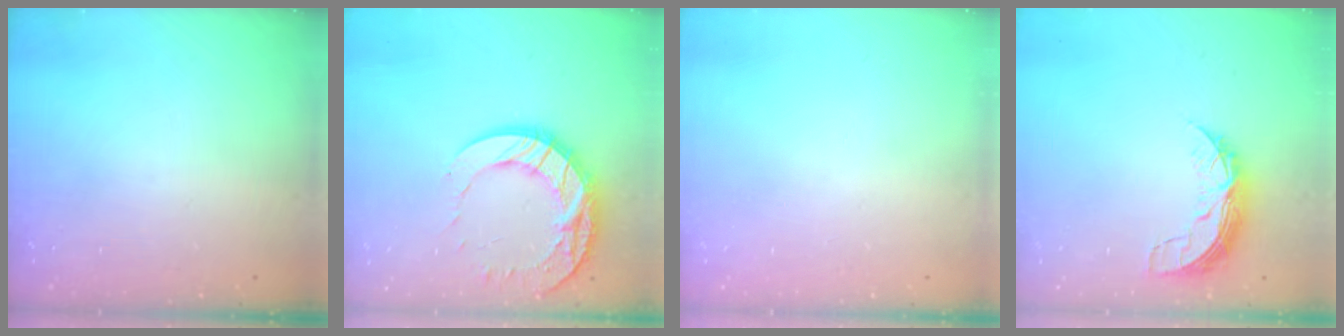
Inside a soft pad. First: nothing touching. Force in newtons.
{"total": 17.2, "press": 17.1, "slide": 1.5}
{"total": 0.0}
{"total": 7.9, "press": 7.9, "slide": 0.6}